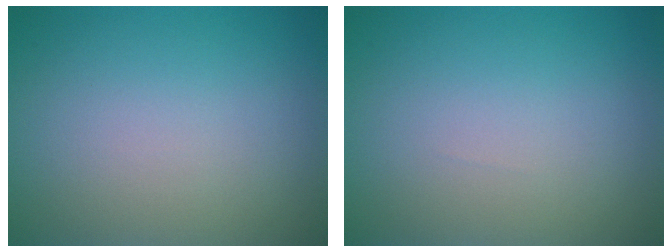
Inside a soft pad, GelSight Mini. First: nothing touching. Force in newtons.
{"total": 0.0}